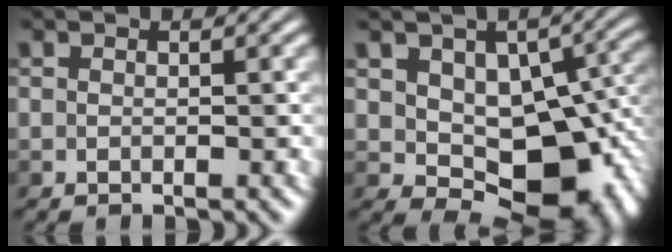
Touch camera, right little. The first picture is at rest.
{"total": 9.3, "force": [-0.8, 5.8, 7.2], "torque": [-0.094, -0.016, -0.008]}